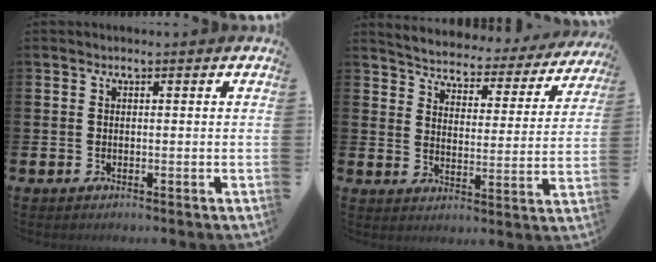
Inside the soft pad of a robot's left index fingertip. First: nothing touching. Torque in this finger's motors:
{"motor_torque": [0.69, -1.45, 0.44, 0.08]}